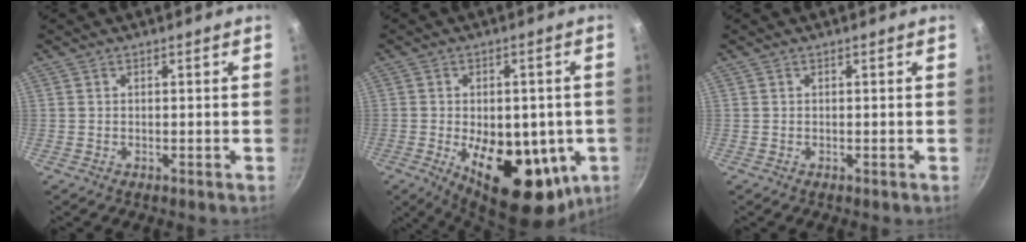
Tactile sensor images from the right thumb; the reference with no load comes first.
{"total": 20.4, "force": [-4.6, 10.9, 16.7], "torque": [-0.207, -0.013, -0.049]}
{"total": 0.0}